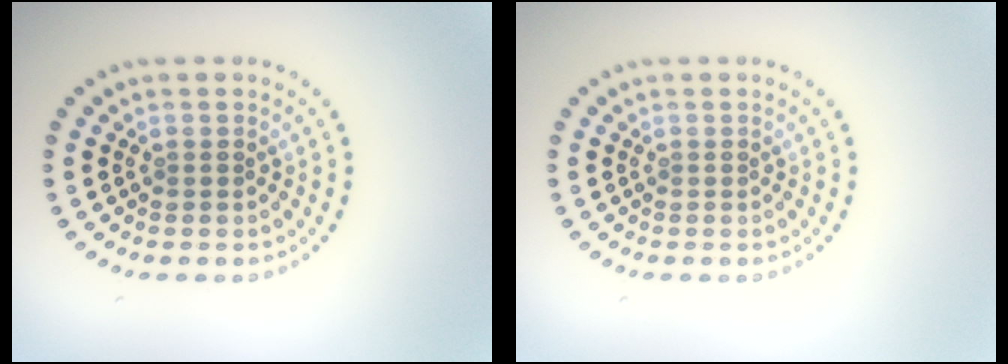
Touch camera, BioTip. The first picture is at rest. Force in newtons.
{"total": 0.0}